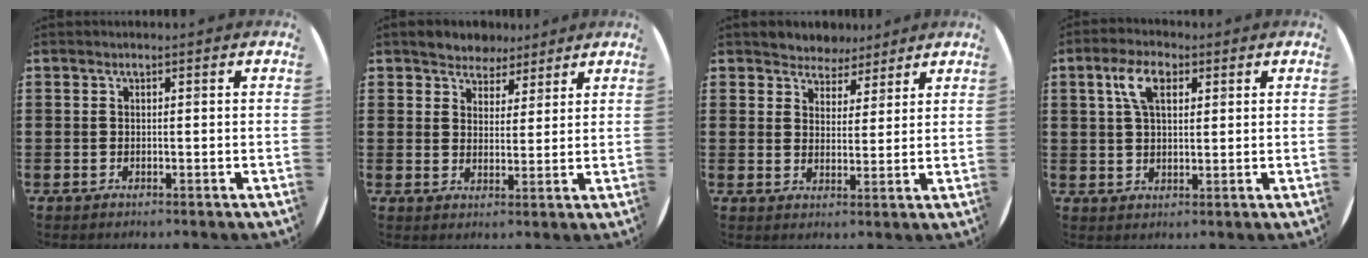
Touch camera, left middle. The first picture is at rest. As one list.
[{"total": 3.7, "force": [3.3, 1.7, -0.4], "torque": [-0.009, -0.004, 0.062]}, {"total": 4.1, "force": [3.6, 1.8, -0.4], "torque": [-0.012, -0.011, 0.065]}, {"total": 5.6, "force": [2.7, 2.8, 3.9], "torque": [-0.080, 0.010, 0.046]}]